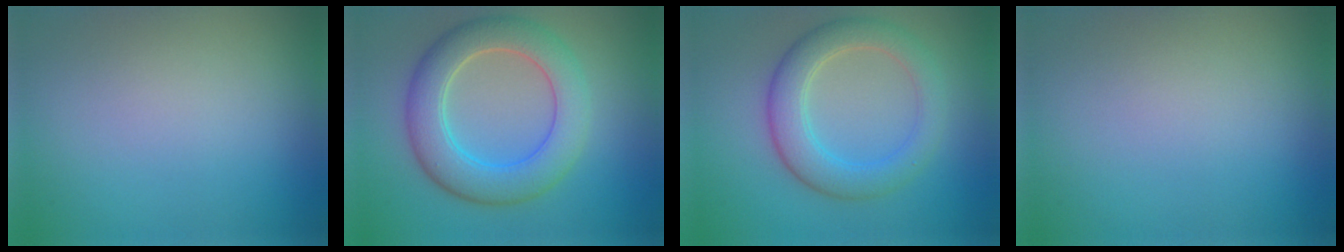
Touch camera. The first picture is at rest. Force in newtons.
{"total": 6.5, "press": 6.4, "slide": 0.6}
{"total": 4.6, "press": 4.6, "slide": 0.3}
{"total": 0.0}